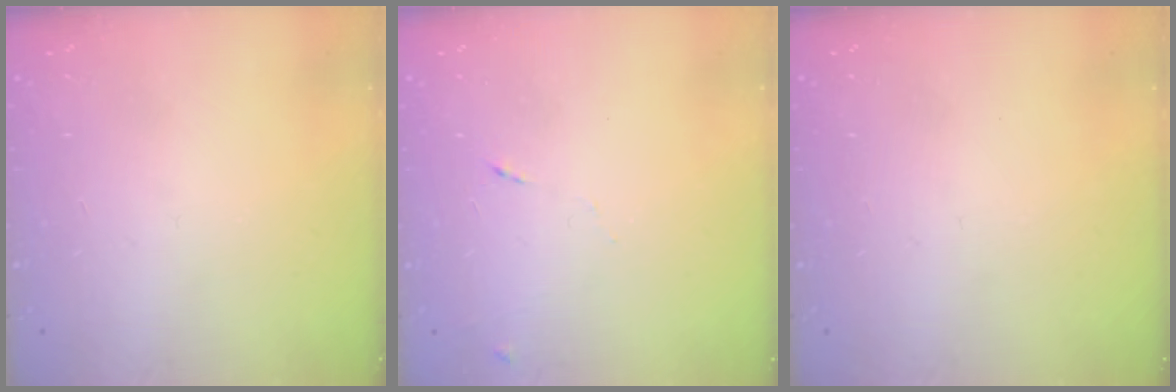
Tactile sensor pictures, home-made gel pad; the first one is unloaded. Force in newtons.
{"total": 4.7, "press": 4.7, "slide": 0.6}
{"total": 0.0}